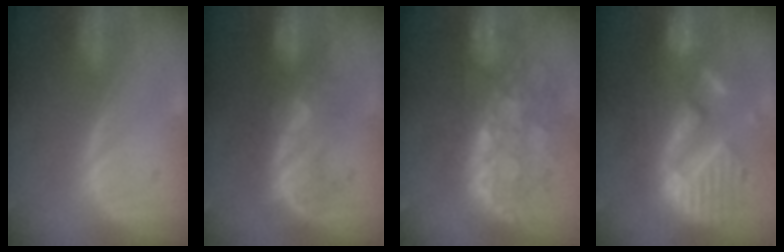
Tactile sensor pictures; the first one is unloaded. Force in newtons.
{"total": 8.1, "press": 7.9, "slide": 1.9}
{"total": 10.6, "press": 9.5, "slide": 4.9}
{"total": 12.9, "press": 12.8, "slide": 1.4}